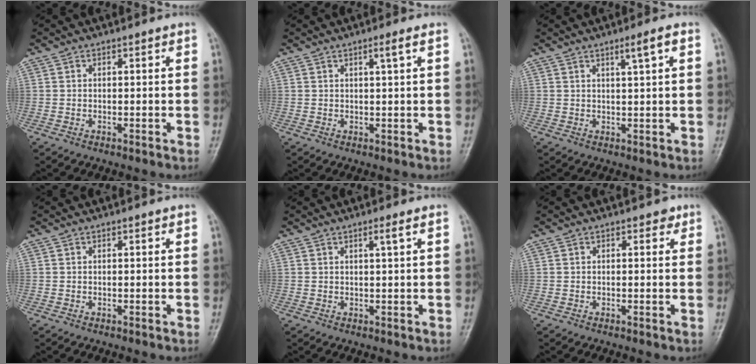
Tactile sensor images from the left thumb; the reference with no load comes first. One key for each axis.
{"total": 1.9, "fx": 0.9, "fy": -0.1, "fz": 1.7, "tx": -0.030, "ty": -0.005, "tz": 0.016}
{"total": 3.3, "fx": 1.6, "fy": 0.1, "fz": 2.9, "tx": -0.050, "ty": -0.004, "tz": 0.028}
{"total": 0.0}
{"total": 1.7, "fx": 0.9, "fy": -0.1, "fz": 1.4, "tx": -0.025, "ty": -0.005, "tz": 0.015}
{"total": 1.3, "fx": 0.7, "fy": 0.9, "fz": 0.6, "tx": 0.006, "ty": -0.001, "tz": 0.004}